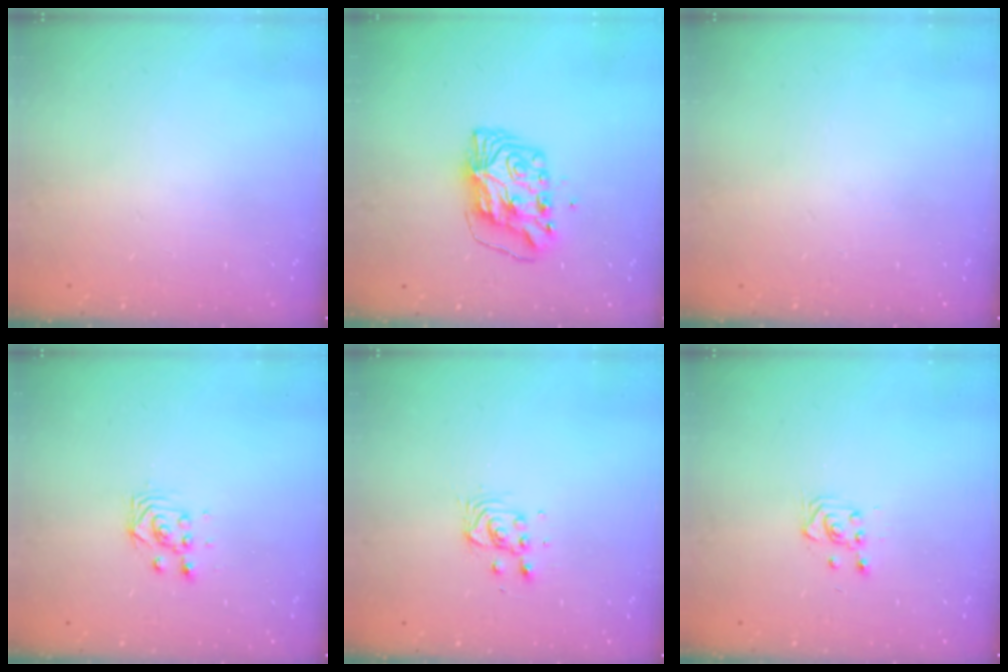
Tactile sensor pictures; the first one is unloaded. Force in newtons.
{"total": 8.6, "press": 8.5, "slide": 1.1}
{"total": 0.0}
{"total": 2.9, "press": 2.9, "slide": 0.4}
{"total": 3.4, "press": 3.4, "slide": 0.4}
{"total": 2.8, "press": 2.7, "slide": 0.7}